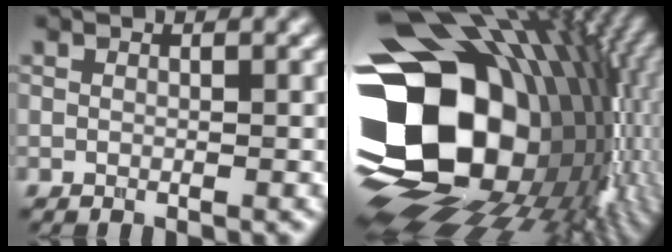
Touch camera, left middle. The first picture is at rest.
{"total": 21.0, "force": [0.1, 15.4, 14.3], "torque": [-0.280, -0.035, 0.020]}